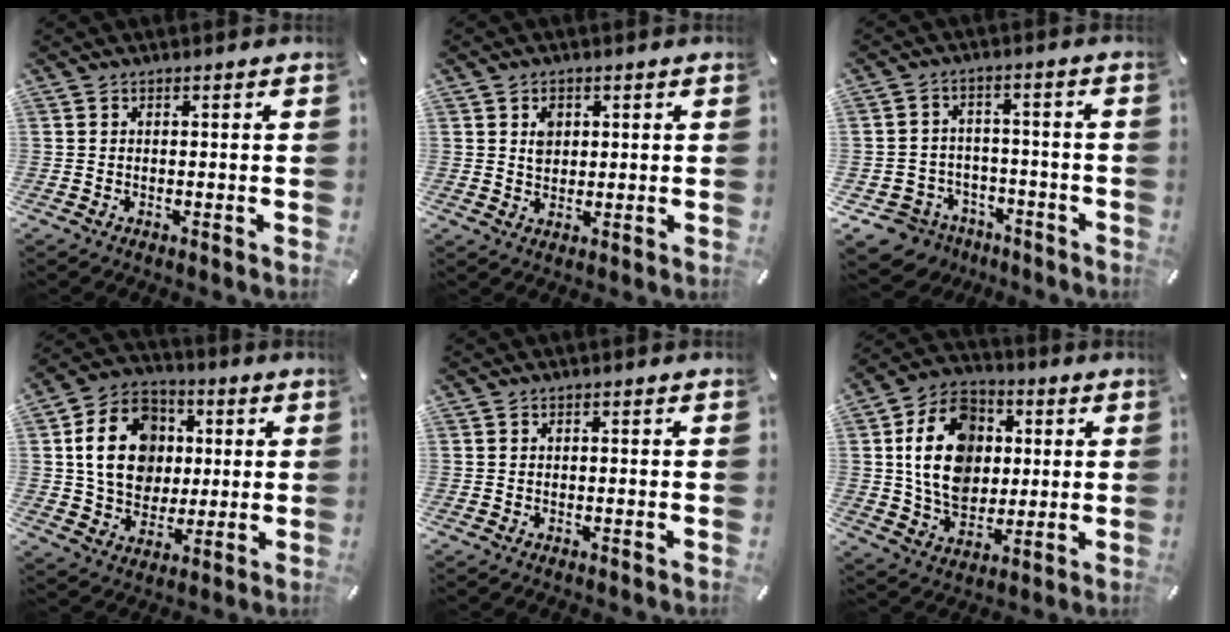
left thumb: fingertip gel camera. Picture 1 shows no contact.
{"total": 3.4, "force": [1.1, 2.9, 1.4], "torque": [-0.017, -0.001, 0.016]}
{"total": 7.0, "force": [-4.3, 5.4, 1.0], "torque": [-0.033, 0.027, -0.081]}
{"total": 16.4, "force": [2.2, 13.7, 8.6], "torque": [-0.159, 0.014, 0.044]}
{"total": 0.0}
{"total": 17.3, "force": [2.1, 13.6, 10.5], "torque": [-0.212, 0.015, 0.040]}